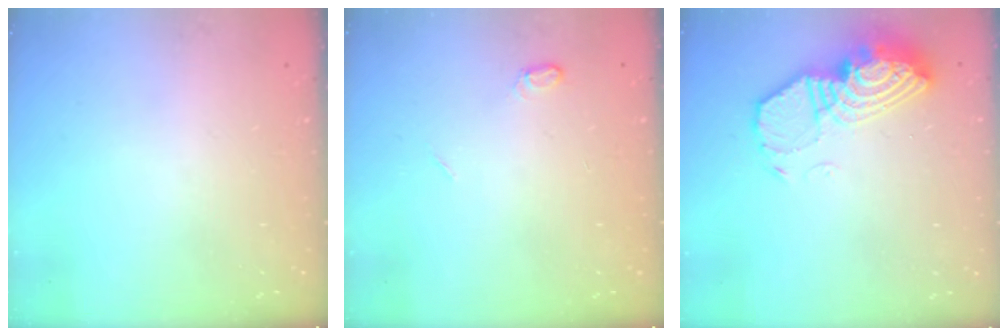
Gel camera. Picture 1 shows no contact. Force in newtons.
{"total": 4.7, "press": 4.7, "slide": 0.5}
{"total": 14.0, "press": 14.0, "slide": 1.0}